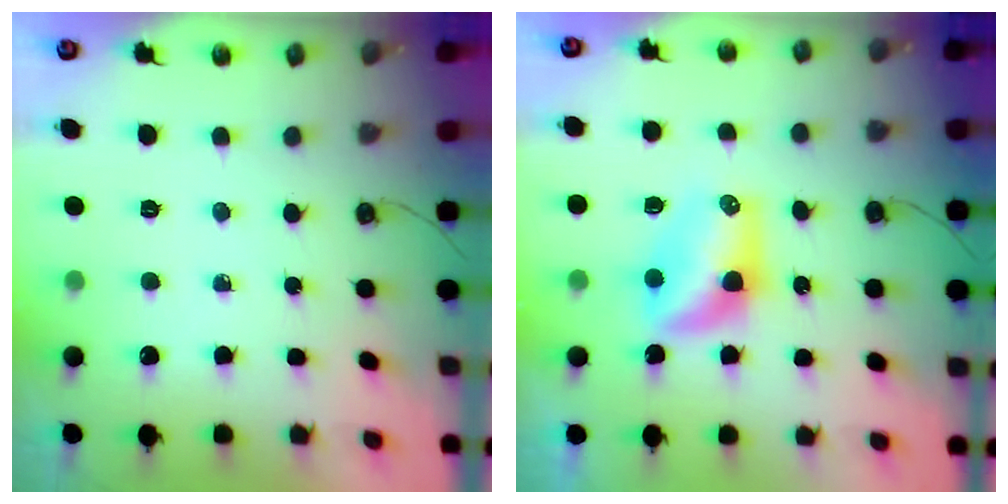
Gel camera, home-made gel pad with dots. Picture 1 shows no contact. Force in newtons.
{"total": 7.4, "press": 7.4, "slide": 0.6}